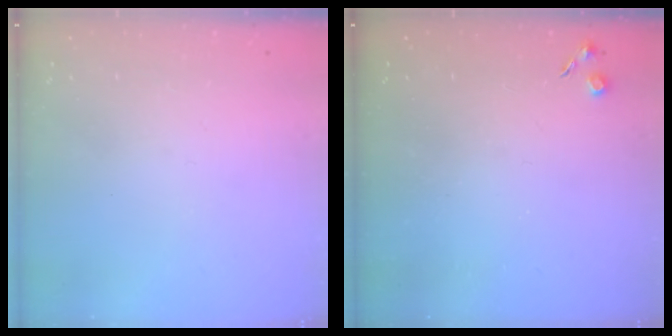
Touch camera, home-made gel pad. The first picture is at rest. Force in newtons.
{"total": 3.6, "press": 3.6, "slide": 0.5}